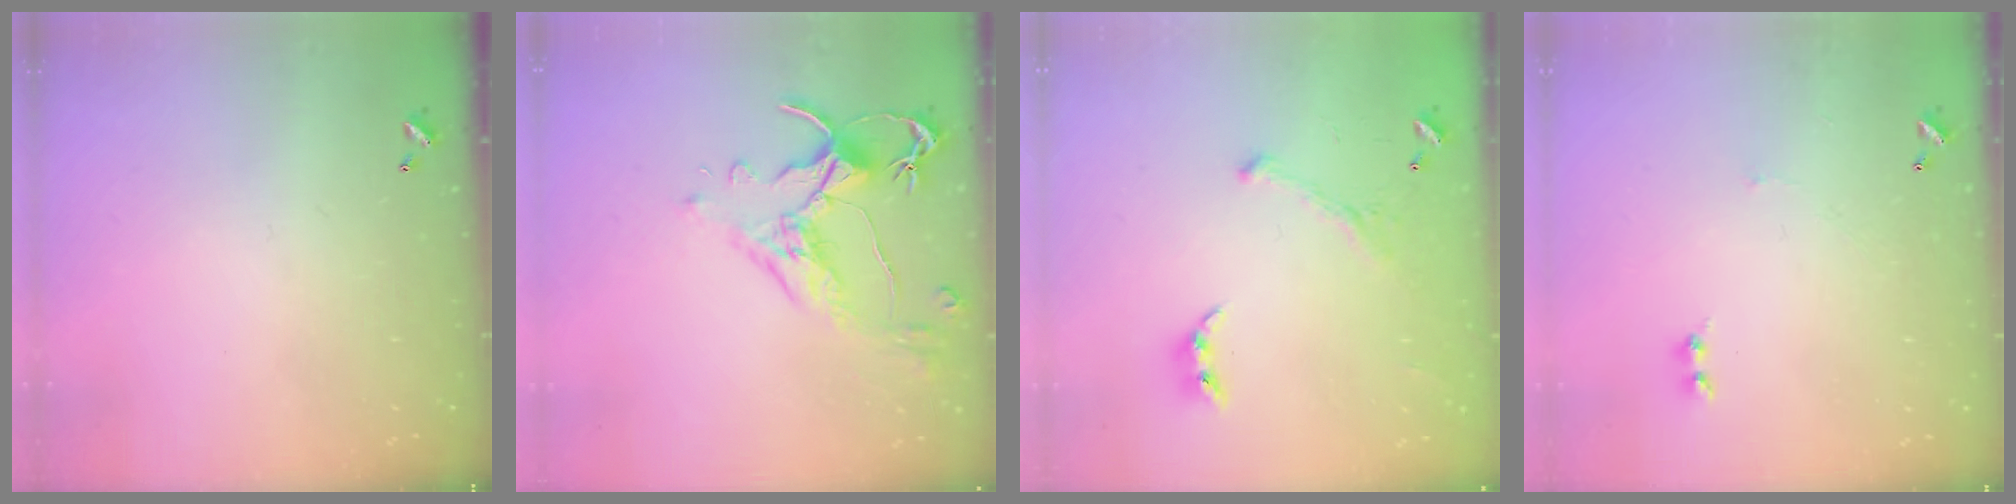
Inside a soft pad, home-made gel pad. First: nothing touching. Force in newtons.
{"total": 2.6, "press": 2.2, "slide": 1.3}
{"total": 2.0, "press": 2.0, "slide": 0.4}
{"total": 1.5, "press": 1.4, "slide": 0.6}